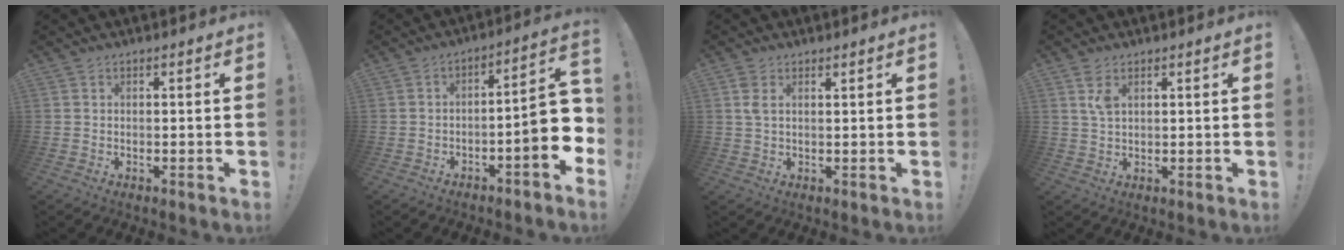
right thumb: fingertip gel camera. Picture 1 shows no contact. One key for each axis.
{"total": 10.7, "fx": -2.9, "fy": 2.2, "fz": 10.1, "tx": -0.128, "ty": 0.006, "tz": -0.050}
{"total": 3.1, "fx": 1.4, "fy": 1.5, "fz": 2.4, "tx": -0.039, "ty": -0.001, "tz": 0.023}
{"total": 3.8, "fx": 1.9, "fy": 1.8, "fz": 2.8, "tx": -0.049, "ty": -0.003, "tz": 0.031}